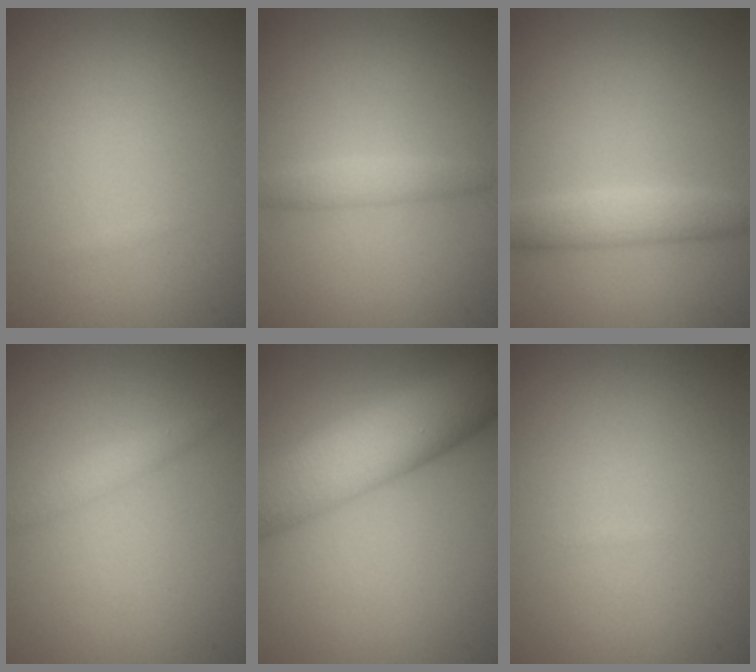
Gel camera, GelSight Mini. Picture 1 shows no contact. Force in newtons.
{"total": 1.8, "press": 1.8, "slide": 0.1}
{"total": 2.9, "press": 2.9, "slide": 0.2}
{"total": 1.4, "press": 1.4, "slide": 0.0}
{"total": 9.2, "press": 9.2, "slide": 0.5}
{"total": 0.0}